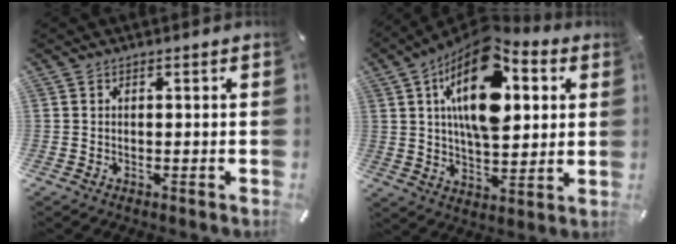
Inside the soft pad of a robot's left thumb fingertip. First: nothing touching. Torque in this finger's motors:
{"motor_torque": [2.94, 2.01, 1.60, -1.17, 0.86]}